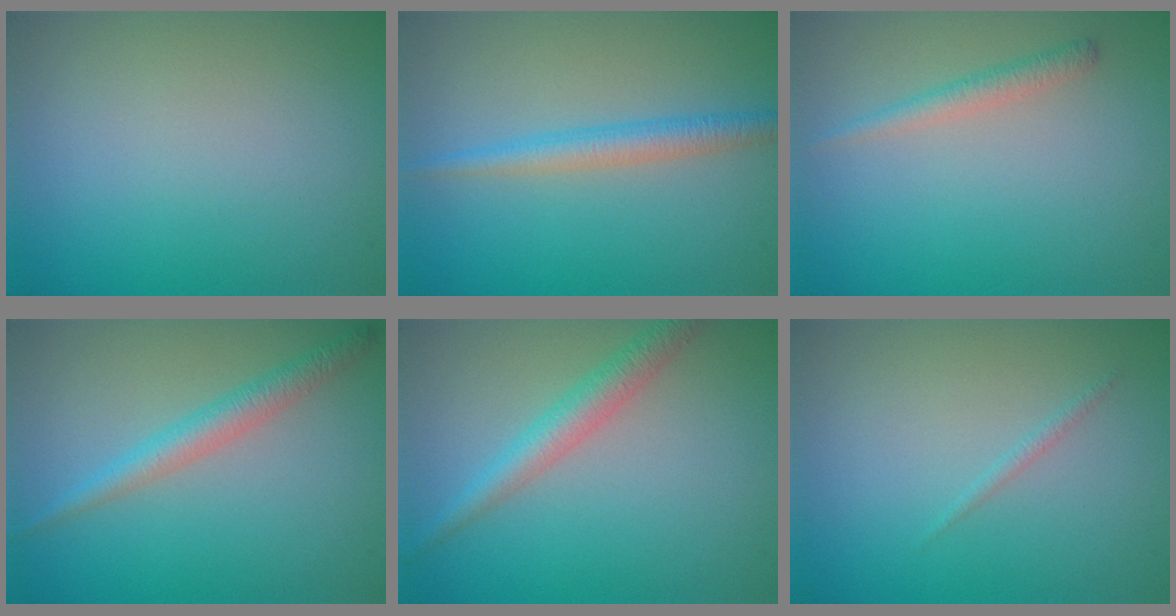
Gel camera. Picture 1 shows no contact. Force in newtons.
{"total": 2.7, "press": 2.7, "slide": 0.1}
{"total": 1.6, "press": 1.6, "slide": 0.1}
{"total": 2.6, "press": 2.6, "slide": 0.1}
{"total": 3.0, "press": 3.0, "slide": 0.1}
{"total": 0.6, "press": 0.6, "slide": 0.1}